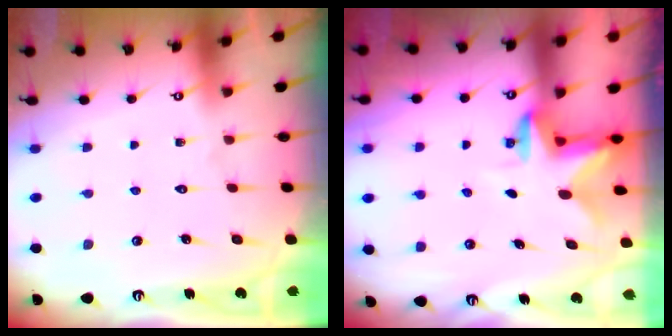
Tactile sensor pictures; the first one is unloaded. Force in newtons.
{"total": 2.5, "press": 2.5, "slide": 0.5}